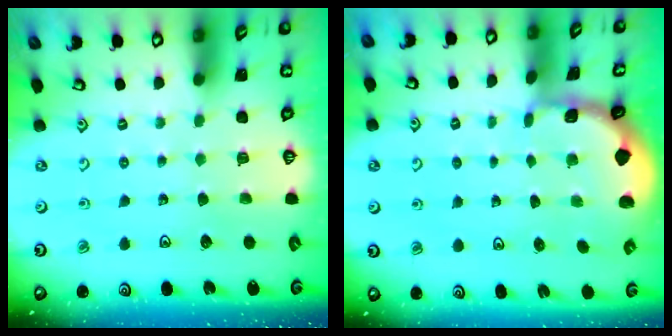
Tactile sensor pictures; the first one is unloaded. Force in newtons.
{"total": 1.1, "press": 1.1, "slide": 0.1}